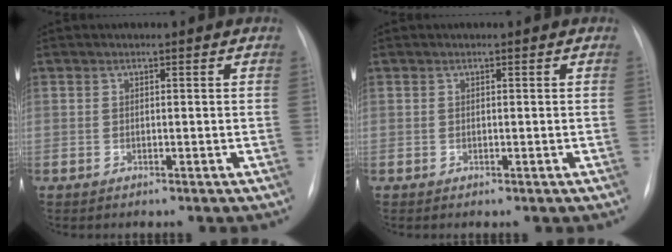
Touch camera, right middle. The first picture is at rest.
{"total": 0.0}